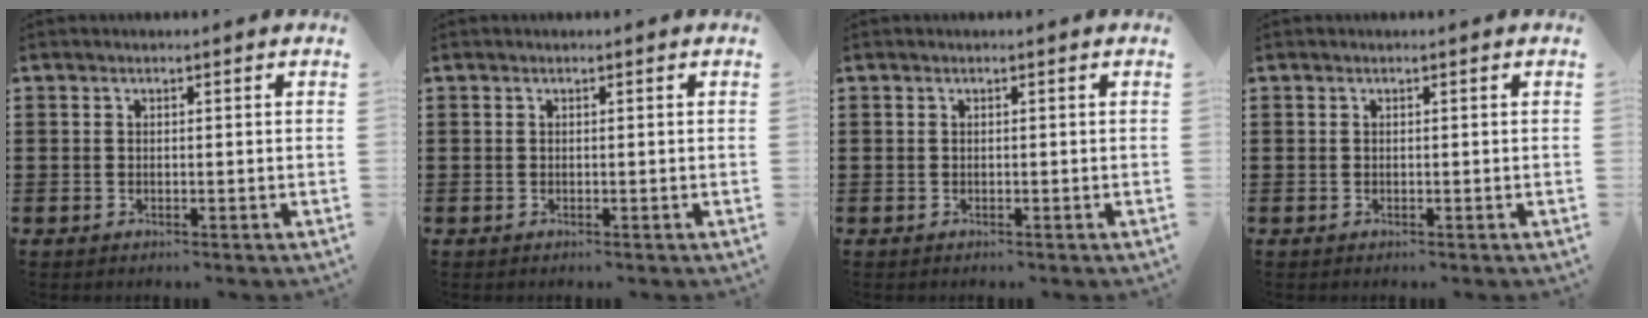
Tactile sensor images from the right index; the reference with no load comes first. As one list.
[{"total": 0.0}, {"total": 0.0}, {"total": 0.0}]